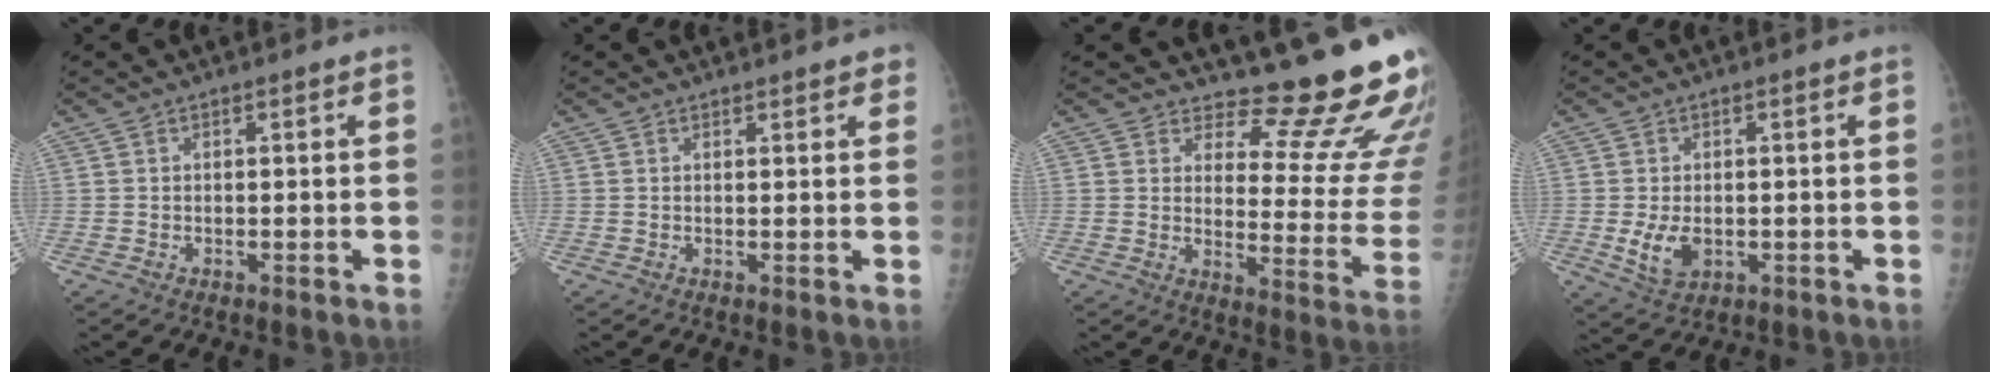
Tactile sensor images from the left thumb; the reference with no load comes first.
{"total": 2.7, "force": [2.2, 1.0, 1.2], "torque": [0.006, -0.002, 0.022]}
{"total": 16.2, "force": [14.0, 3.6, 7.3], "torque": [-0.052, -0.157, 0.168]}
{"total": 5.1, "force": [-0.5, 3.3, 3.8], "torque": [-0.064, -0.011, 0.001]}